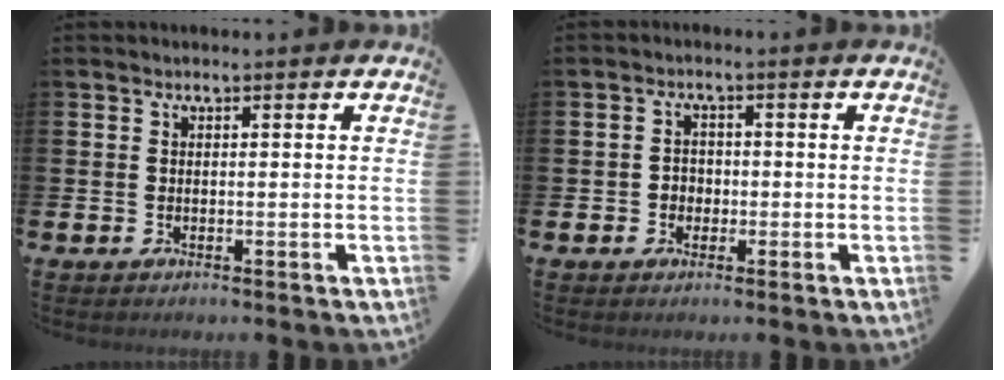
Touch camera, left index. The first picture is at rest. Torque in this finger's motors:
{"motor_torque": [0.52, 0.14, 0.01, 0.04]}